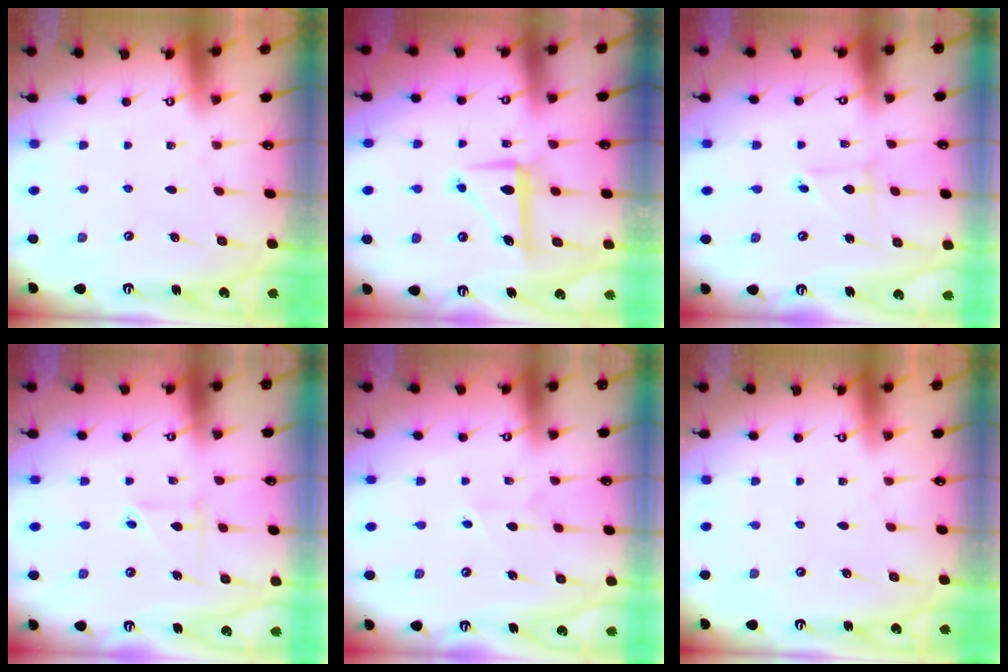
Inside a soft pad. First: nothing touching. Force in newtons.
{"total": 7.8, "press": 7.7, "slide": 1.2}
{"total": 2.4, "press": 2.4, "slide": 0.3}
{"total": 3.2, "press": 3.2, "slide": 0.2}
{"total": 4.4, "press": 4.3, "slide": 1.0}
{"total": 0.0}